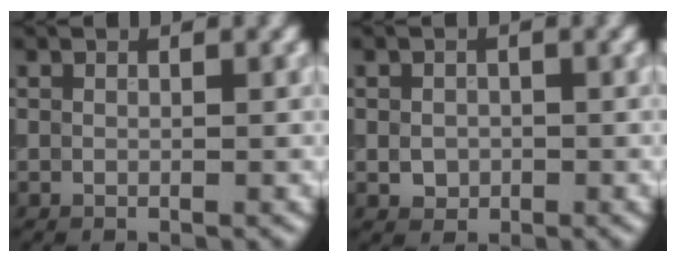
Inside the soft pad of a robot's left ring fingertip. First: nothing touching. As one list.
[{"total": 1.6, "force": [-0.3, 1.4, 0.7], "torque": [-0.008, -0.003, -0.008]}]